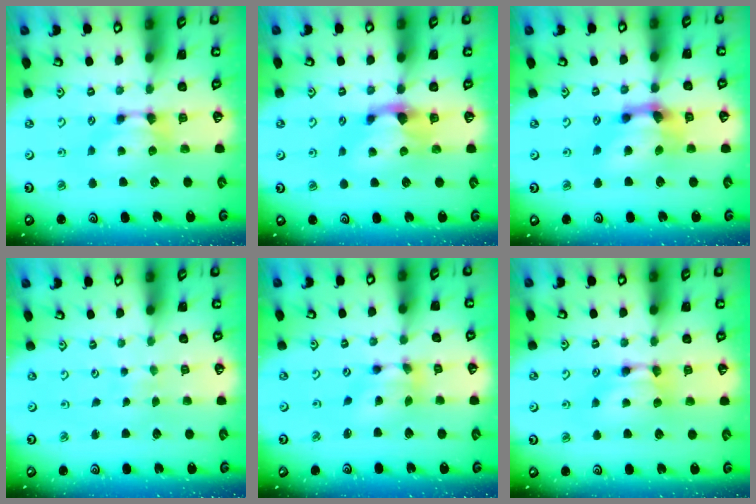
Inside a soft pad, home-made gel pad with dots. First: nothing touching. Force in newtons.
{"total": 1.6, "press": 1.2, "slide": 1.1}
{"total": 4.8, "press": 4.3, "slide": 2.2}
{"total": 5.1, "press": 5.1, "slide": 0.2}
{"total": 4.9, "press": 4.4, "slide": 2.0}
{"total": 1.8, "press": 1.8, "slide": 0.1}